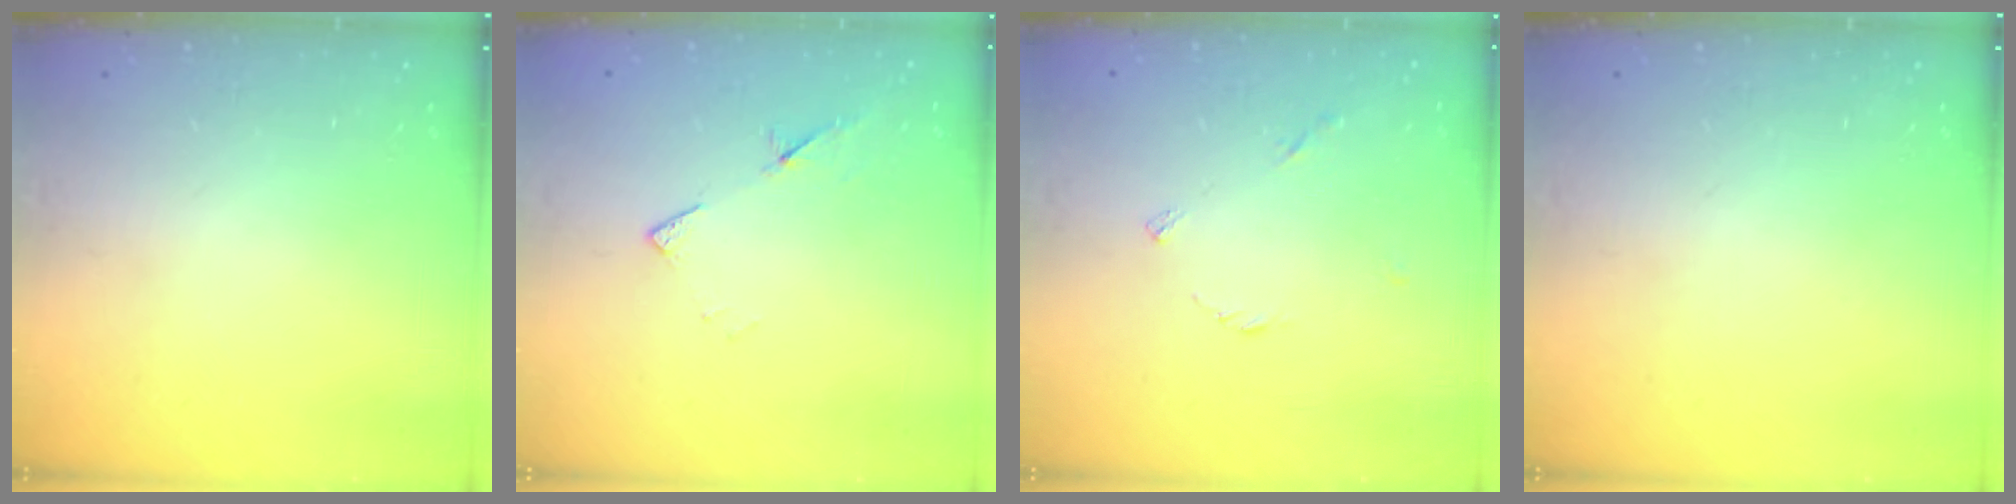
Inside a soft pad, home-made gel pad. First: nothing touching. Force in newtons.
{"total": 6.9, "press": 6.8, "slide": 0.6}
{"total": 4.2, "press": 4.2, "slide": 0.4}
{"total": 0.0}